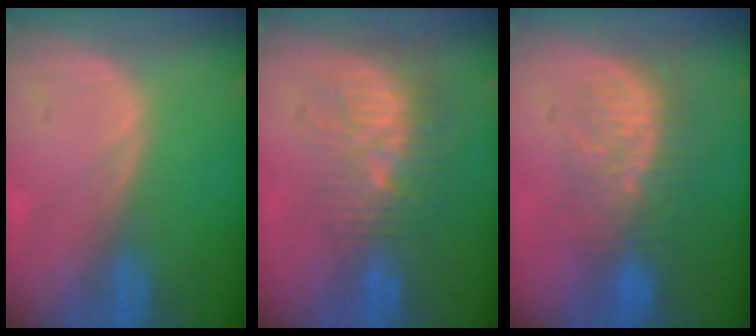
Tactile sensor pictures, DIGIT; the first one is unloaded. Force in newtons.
{"total": 10.1, "press": 8.8, "slide": 5.1}
{"total": 8.3, "press": 7.8, "slide": 2.9}